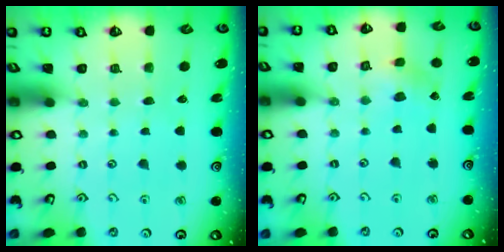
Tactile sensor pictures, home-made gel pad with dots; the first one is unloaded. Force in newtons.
{"total": 2.7, "press": 2.7, "slide": 0.3}